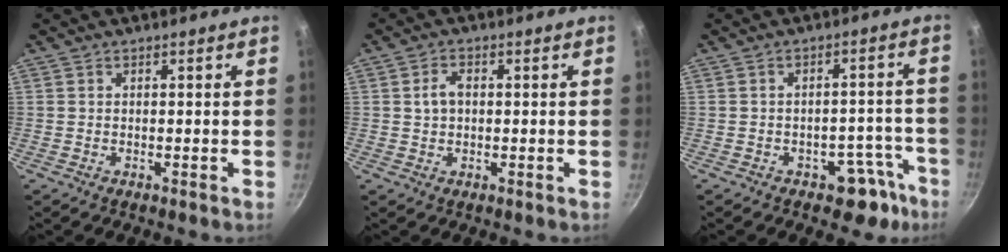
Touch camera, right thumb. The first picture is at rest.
{"total": 3.2, "force": [0.3, 2.2, 2.3], "torque": [-0.042, 0.009, 0.006]}
{"total": 7.6, "force": [-4.9, 4.4, 3.9], "torque": [-0.018, 0.050, -0.059]}